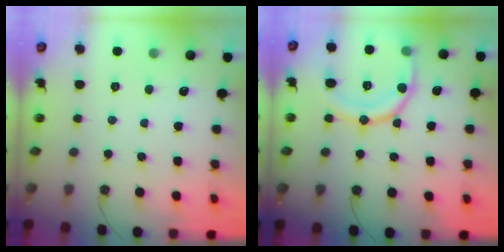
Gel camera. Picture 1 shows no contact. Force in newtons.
{"total": 15.6, "press": 15.5, "slide": 1.6}